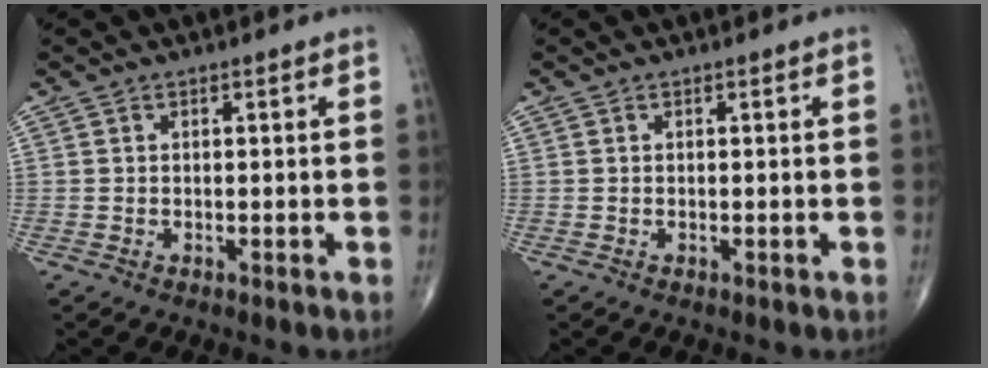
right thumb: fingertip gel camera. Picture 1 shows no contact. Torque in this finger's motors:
{"motor_torque": [0.00, 0.00, 0.00, 0.00, 0.00]}